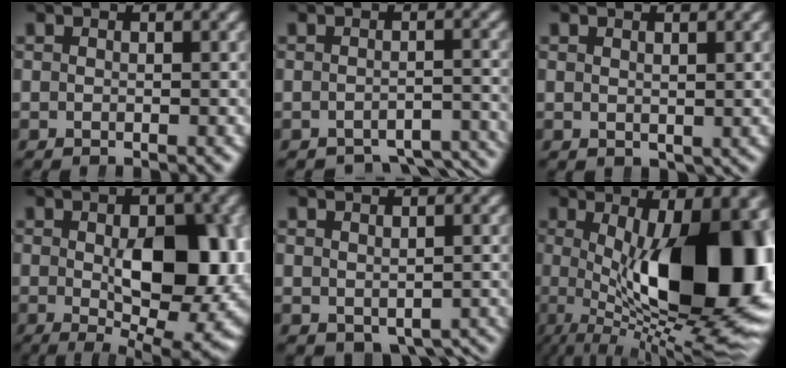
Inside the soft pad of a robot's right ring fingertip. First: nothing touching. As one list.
[{"total": 6.8, "force": [-6.4, 1.6, 1.5], "torque": [-0.005, -0.019, -0.093]}, {"total": 0.6, "force": [0.5, 0.3, 0.2], "torque": [0.002, -0.008, 0.020]}, {"total": 10.5, "force": [-0.4, 4.5, 9.4], "torque": [-0.136, -0.037, 0.010]}, {"total": 4.1, "force": [-3.3, 1.7, 1.8], "torque": [-0.015, -0.022, -0.031]}, {"total": 20.2, "force": [-0.7, 9.0, 18.1], "torque": [-0.265, -0.023, 0.012]}]